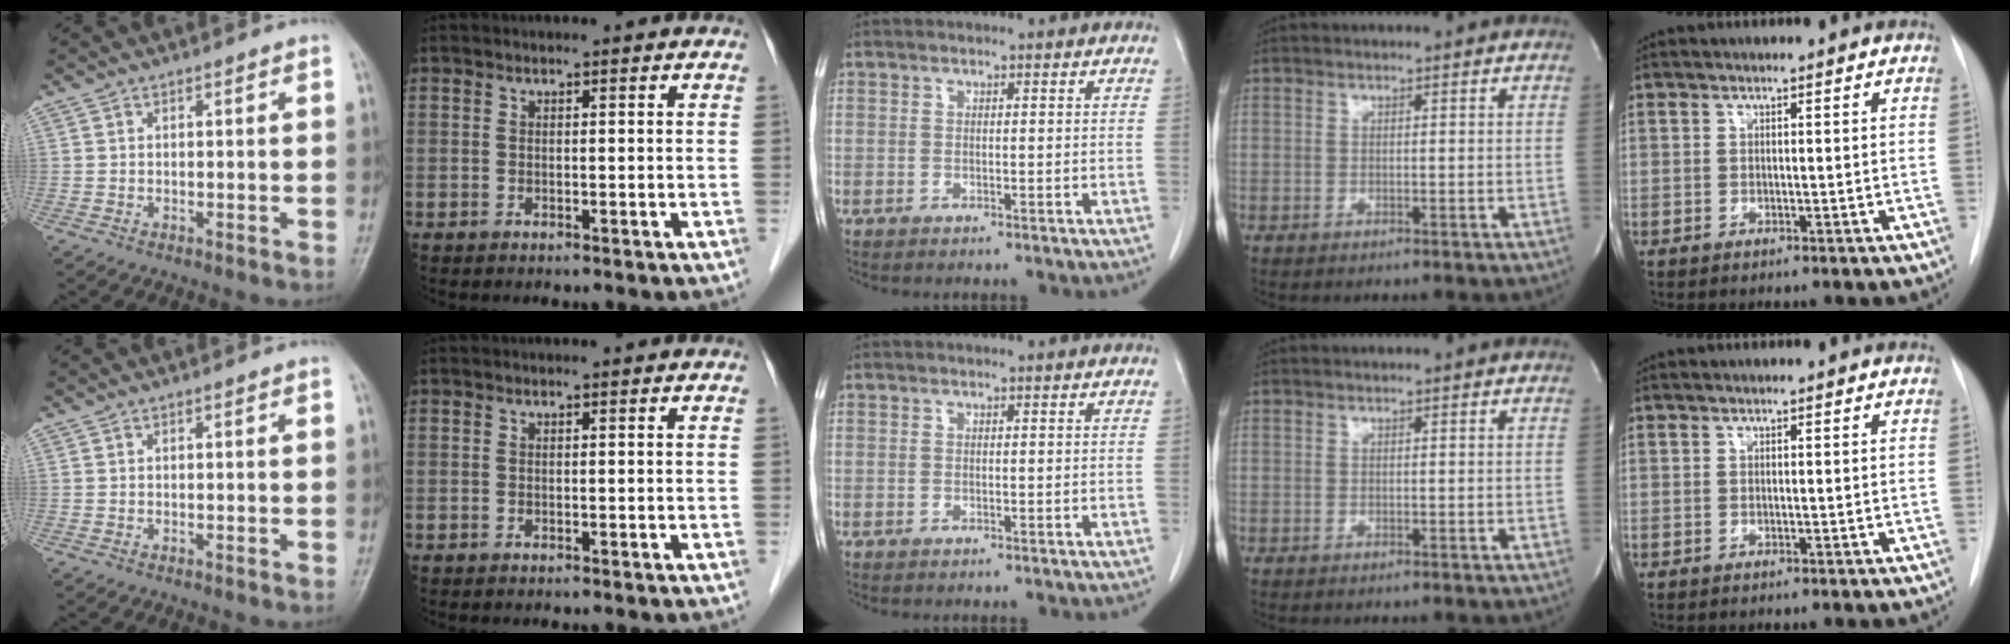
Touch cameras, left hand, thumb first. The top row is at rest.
{}